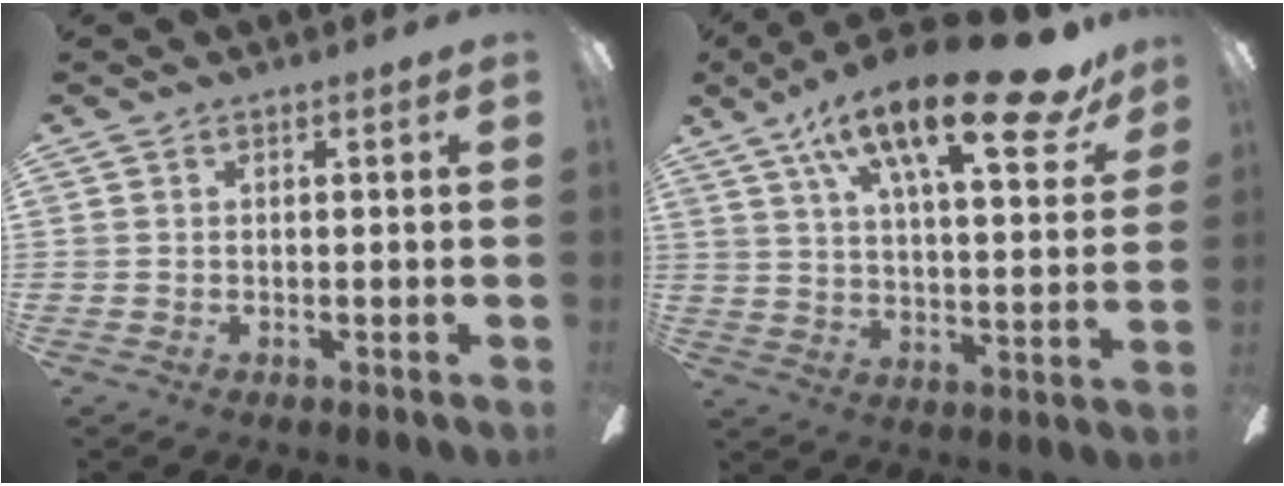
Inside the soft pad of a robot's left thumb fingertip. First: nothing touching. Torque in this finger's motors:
{"motor_torque": [0.40, 0.51, 1.65, -1.12, 0.17]}